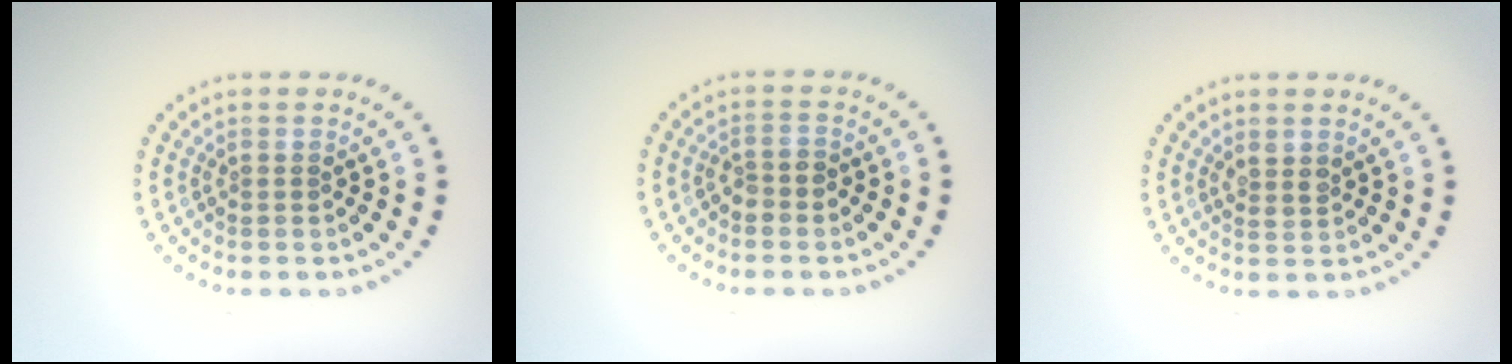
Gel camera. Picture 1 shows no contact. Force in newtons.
{"total": 1.3, "press": 1.2, "slide": 0.6}
{"total": 1.1, "press": 0.9, "slide": 0.6}